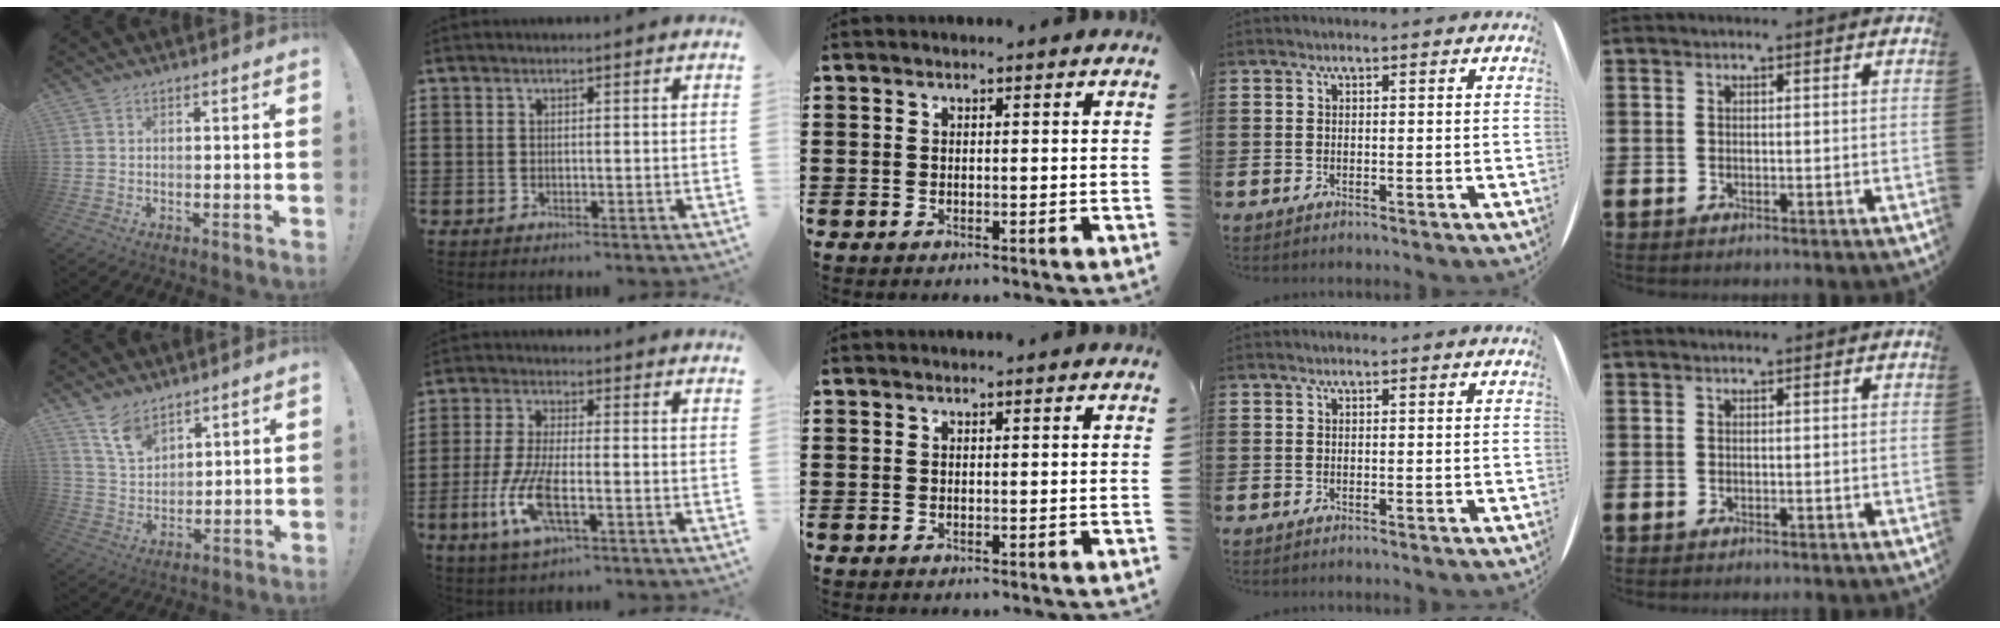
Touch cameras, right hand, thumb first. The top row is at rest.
{"thumb": {"total": 9.2, "force": [7.0, 4.7, 3.6], "torque": [-0.078, -0.040, 0.138]}, "index": {"total": 8.1, "force": [-3.1, 2.2, 7.2], "torque": [-0.172, -0.023, -0.060]}}